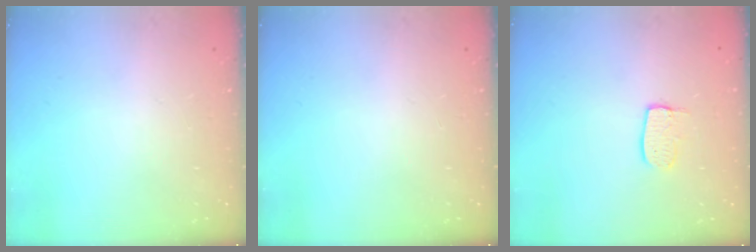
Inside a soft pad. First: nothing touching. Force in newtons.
{"total": 0.0}
{"total": 6.0, "press": 6.0, "slide": 0.3}